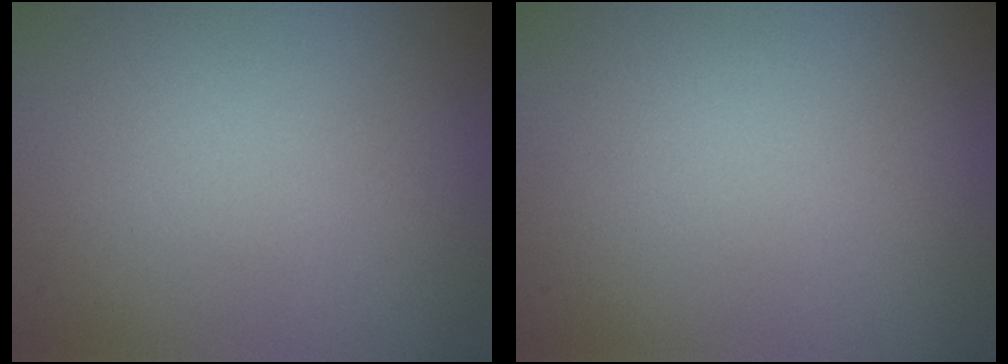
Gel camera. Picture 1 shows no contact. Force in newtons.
{"total": 0.0}